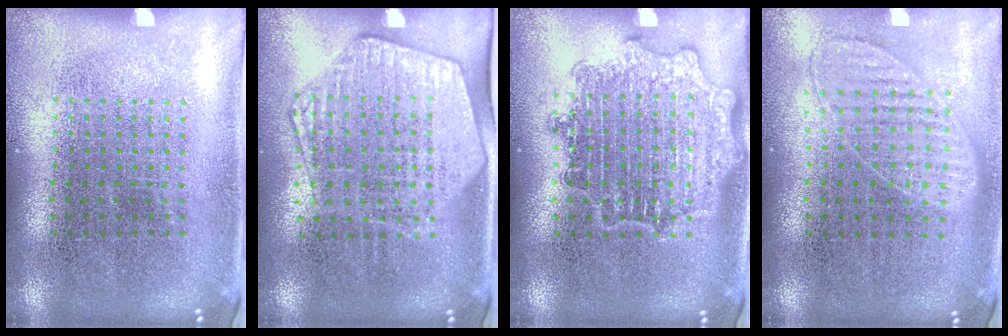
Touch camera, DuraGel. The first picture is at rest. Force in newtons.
{"total": 2.0, "press": 1.8, "slide": 0.9}
{"total": 1.8, "press": 1.7, "slide": 0.2}
{"total": 0.9, "press": 0.9, "slide": 0.2}